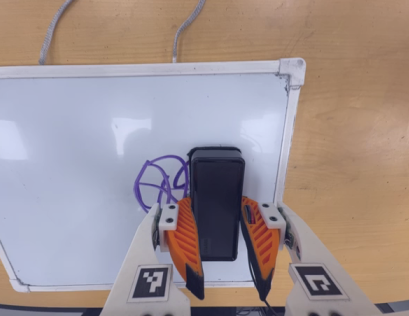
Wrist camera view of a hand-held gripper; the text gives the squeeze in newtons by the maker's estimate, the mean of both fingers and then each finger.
{"total": 14.2, "left": 15.1, "right": 13.4}